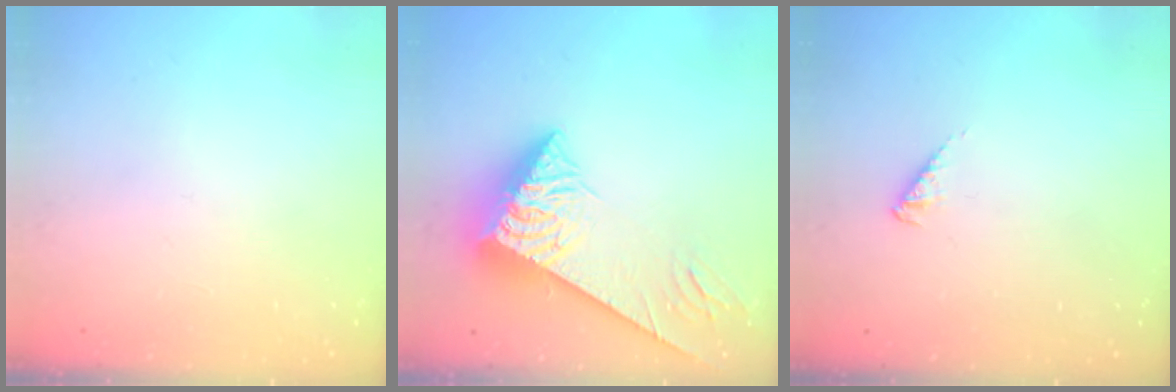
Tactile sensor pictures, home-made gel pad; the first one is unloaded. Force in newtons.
{"total": 7.8, "press": 7.7, "slide": 0.8}
{"total": 3.0, "press": 2.9, "slide": 0.5}